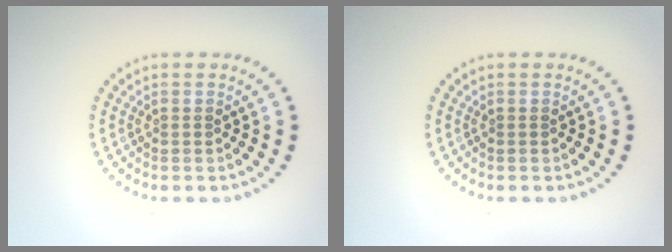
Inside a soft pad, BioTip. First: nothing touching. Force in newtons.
{"total": 0.0}